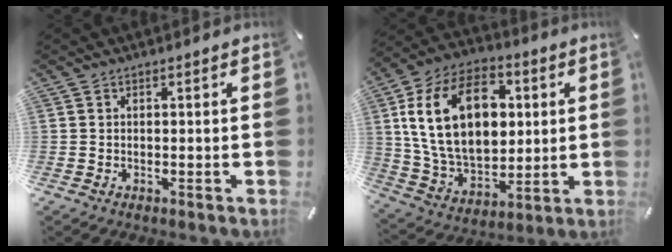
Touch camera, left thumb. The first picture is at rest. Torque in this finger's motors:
{"motor_torque": [2.50, 2.51, 1.79, -0.98, 0.76]}